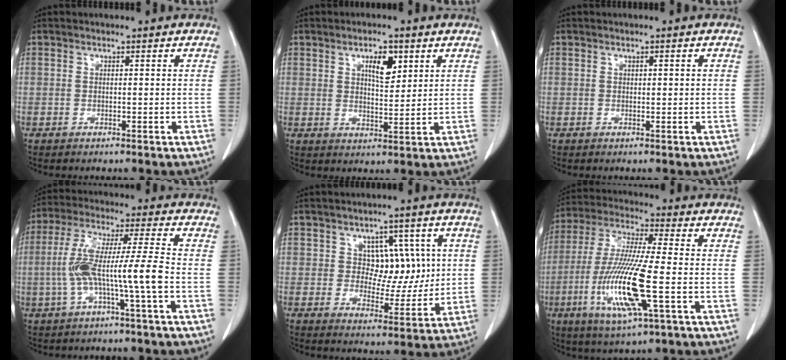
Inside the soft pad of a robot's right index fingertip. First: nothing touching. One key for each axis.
{"total": 5.1, "fx": 2.5, "fy": 2.0, "fz": 4.1, "tx": -0.069, "ty": 0.000, "tz": 0.043}
{"total": 0.6, "fx": 0.1, "fy": 0.2, "fz": 0.6, "tx": -0.008, "ty": 0.001, "tz": 0.004}
{"total": 10.2, "fx": -2.3, "fy": -0.5, "fz": 9.9, "tx": -0.204, "ty": 0.020, "tz": -0.043}
{"total": 7.4, "fx": 1.7, "fy": 5.1, "fz": 5.1, "tx": -0.058, "ty": 0.014, "tz": 0.034}
{"total": 15.4, "fx": -4.0, "fy": 1.1, "fz": 14.8, "tx": -0.308, "ty": -0.018, "tz": -0.075}